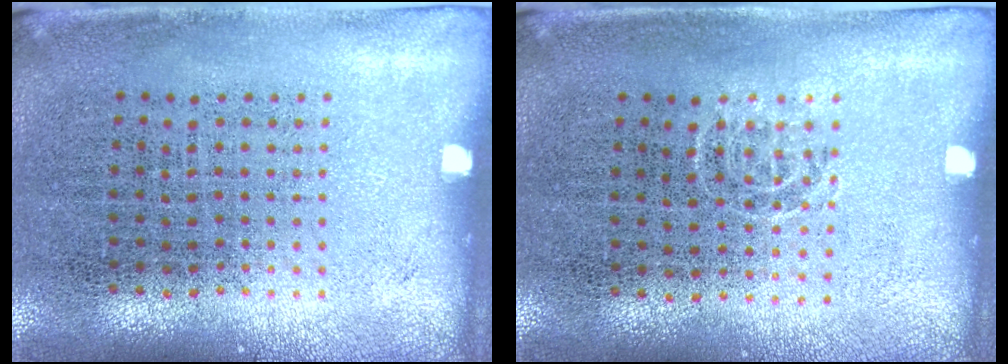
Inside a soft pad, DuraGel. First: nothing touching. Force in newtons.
{"total": 0.6, "press": 0.4, "slide": 0.4}